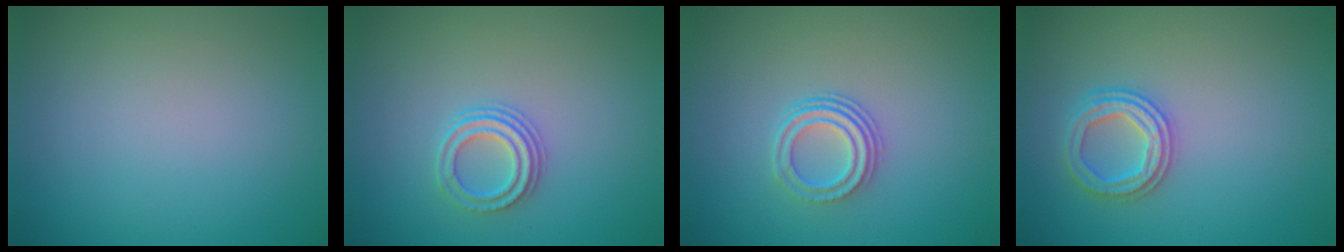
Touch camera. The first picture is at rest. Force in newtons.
{"total": 2.5, "press": 2.2, "slide": 1.2}
{"total": 3.0, "press": 2.2, "slide": 2.1}
{"total": 2.6, "press": 2.6, "slide": 0.1}